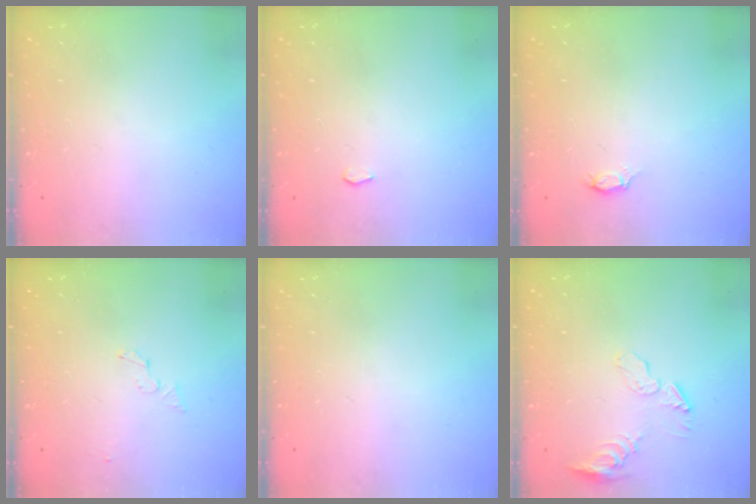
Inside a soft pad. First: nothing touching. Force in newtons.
{"total": 2.0, "press": 1.9, "slide": 0.3}
{"total": 2.8, "press": 2.8, "slide": 0.3}
{"total": 4.0, "press": 4.0, "slide": 0.4}
{"total": 0.0}
{"total": 8.1, "press": 8.1, "slide": 0.5}